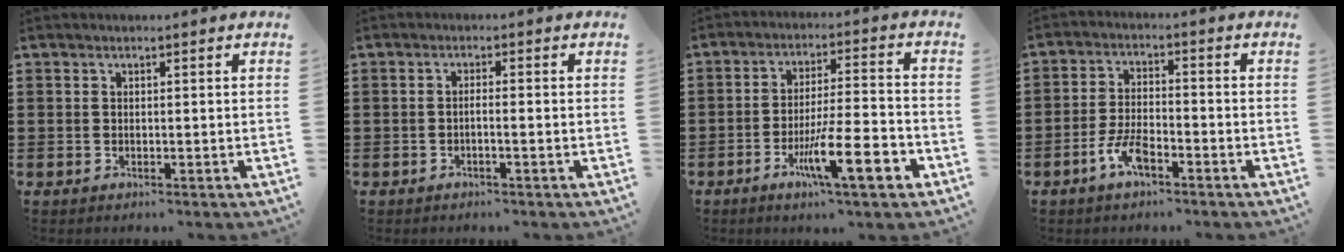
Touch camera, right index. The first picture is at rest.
{"total": 1.3, "force": [-0.9, -0.1, 1.0], "torque": [-0.018, -0.003, -0.016]}
{"total": 11.3, "force": [-5.3, 2.0, 9.8], "torque": [-0.176, 0.004, -0.093]}
{"total": 5.4, "force": [-3.1, 2.0, 3.9], "torque": [-0.090, 0.004, -0.064]}